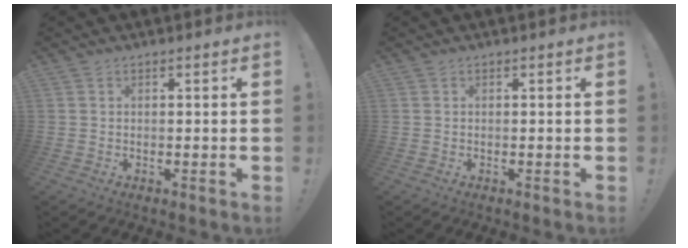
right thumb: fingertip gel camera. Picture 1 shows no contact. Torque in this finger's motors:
{"motor_torque": [-0.02, -0.14, 0.30, -0.19, -0.11]}